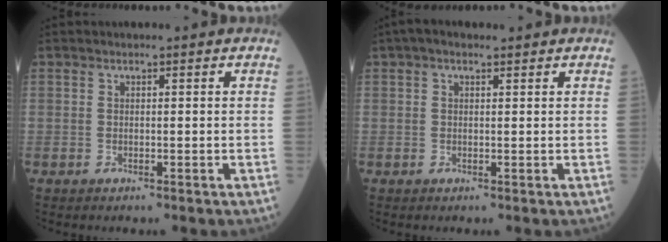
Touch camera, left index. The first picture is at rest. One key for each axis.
{"total": 2.0, "fx": 1.1, "fy": 1.0, "fz": 1.3, "tx": -0.030, "ty": 0.018, "tz": 0.017}